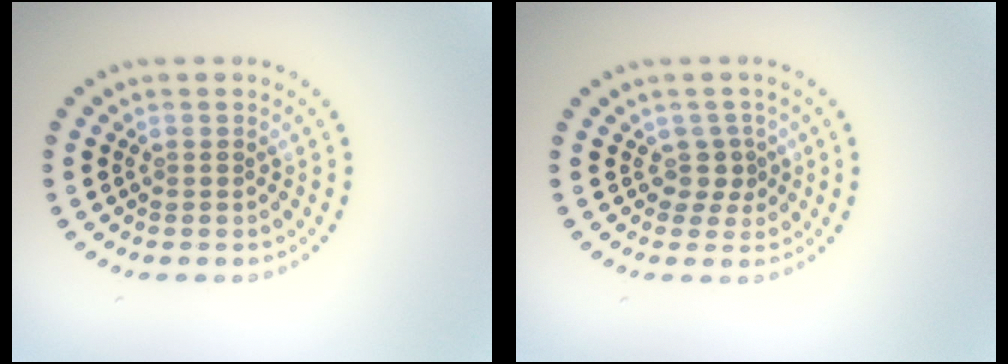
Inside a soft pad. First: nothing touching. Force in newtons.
{"total": 1.8, "press": 1.1, "slide": 1.4}